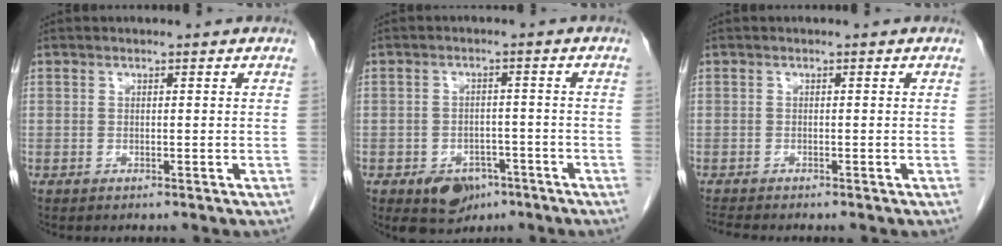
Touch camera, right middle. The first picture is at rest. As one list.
[{"total": 6.0, "force": [-3.6, 3.9, 2.6], "torque": [-0.033, 0.004, -0.045]}, {"total": 1.4, "force": [-1.4, -0.2, 0.2], "torque": [-0.011, -0.007, -0.028]}]